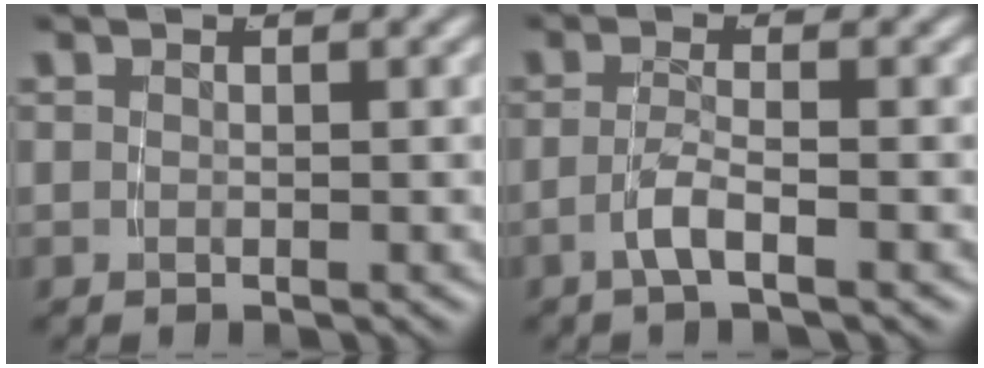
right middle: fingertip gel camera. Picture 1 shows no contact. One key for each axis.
{"total": 2.1, "fx": -1.4, "fy": -0.4, "fz": 1.6, "tx": -0.030, "ty": -0.007, "tz": -0.022}